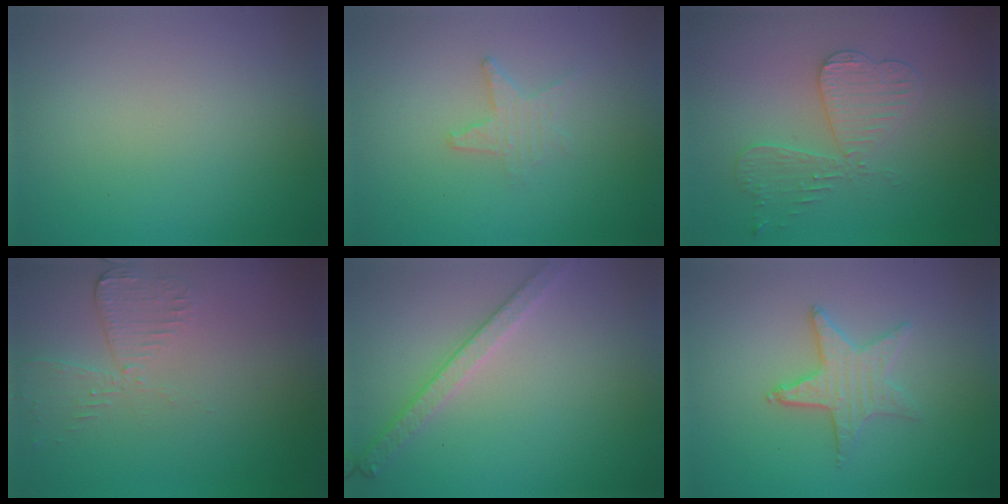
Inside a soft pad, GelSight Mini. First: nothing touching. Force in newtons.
{"total": 1.7, "press": 1.6, "slide": 0.4}
{"total": 3.4, "press": 3.4, "slide": 0.6}
{"total": 2.6, "press": 2.3, "slide": 1.2}
{"total": 2.8, "press": 2.7, "slide": 0.8}
{"total": 2.9, "press": 2.8, "slide": 0.8}